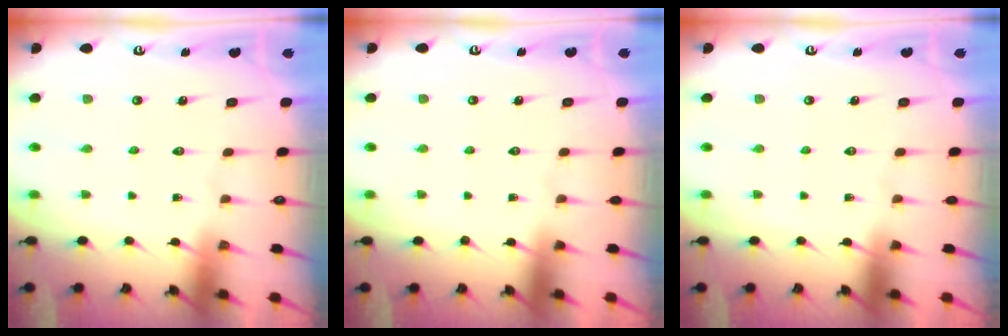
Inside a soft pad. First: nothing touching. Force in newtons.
{"total": 0.0}
{"total": 0.0}